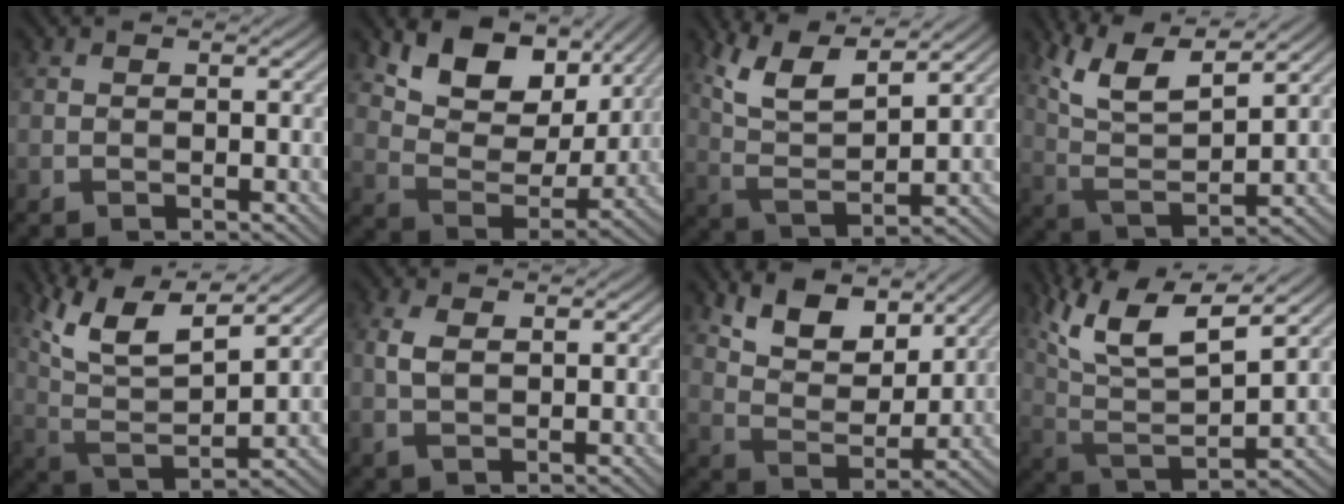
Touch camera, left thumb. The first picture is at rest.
{"total": 12.4, "force": [7.1, 7.2, 7.1], "torque": [-0.145, -0.006, 0.124]}
{"total": 9.9, "force": [6.6, 2.7, 6.8], "torque": [-0.166, 0.006, 0.136]}
{"total": 11.3, "force": [7.6, 3.0, 7.8], "torque": [-0.189, 0.008, 0.146]}
{"total": 12.6, "force": [8.4, 3.7, 8.7], "torque": [-0.208, 0.009, 0.153]}
{"total": 3.1, "force": [1.0, 1.4, 2.6], "torque": [-0.073, 0.004, 0.021]}
{"total": 9.4, "force": [6.3, 4.6, 5.3], "torque": [-0.119, -0.002, 0.111]}
{"total": 13.9, "force": [8.7, 4.5, 9.9], "torque": [-0.230, 0.011, 0.160]}